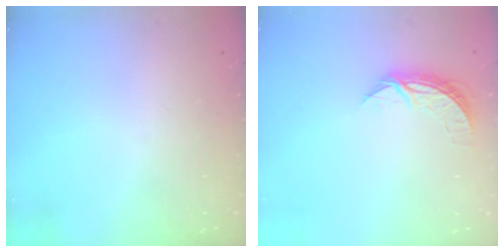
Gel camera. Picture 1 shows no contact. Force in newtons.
{"total": 6.6, "press": 6.5, "slide": 0.4}